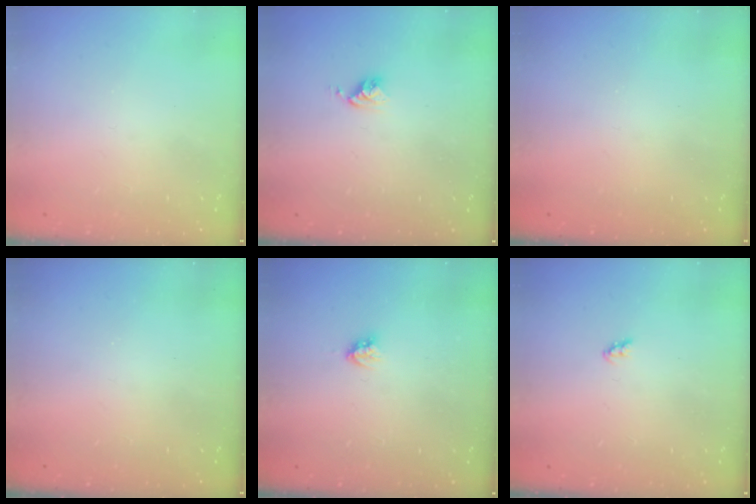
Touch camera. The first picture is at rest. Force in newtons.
{"total": 4.3, "press": 4.3, "slide": 0.6}
{"total": 0.0}
{"total": 0.0}
{"total": 3.3, "press": 3.3, "slide": 0.1}
{"total": 2.5, "press": 2.5, "slide": 0.3}